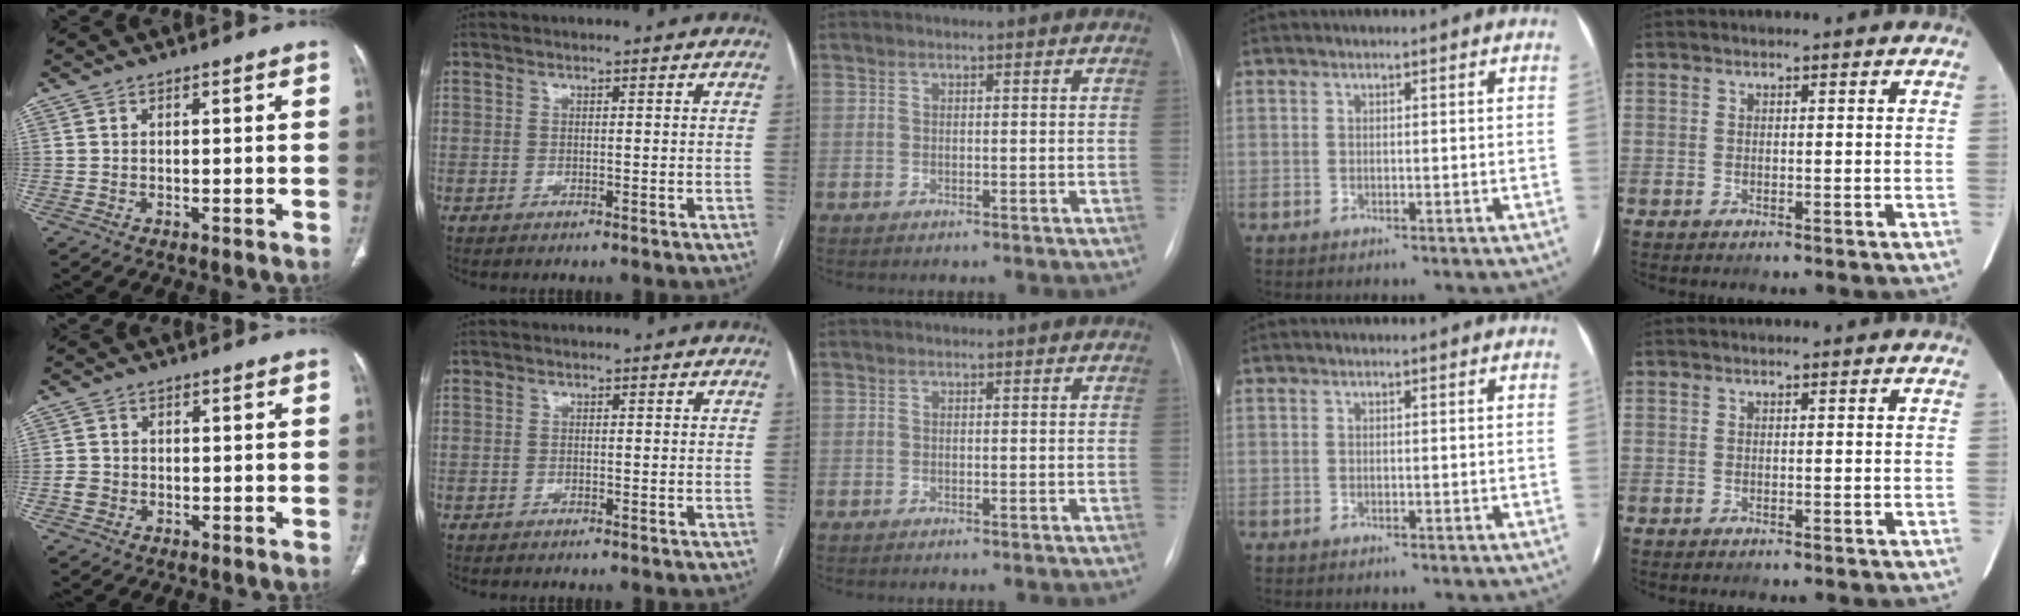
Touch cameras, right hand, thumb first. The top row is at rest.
{"thumb": {"total": 2.4, "force": [-0.7, 2.1, 0.9], "torque": [-0.010, 0.010, -0.014]}}